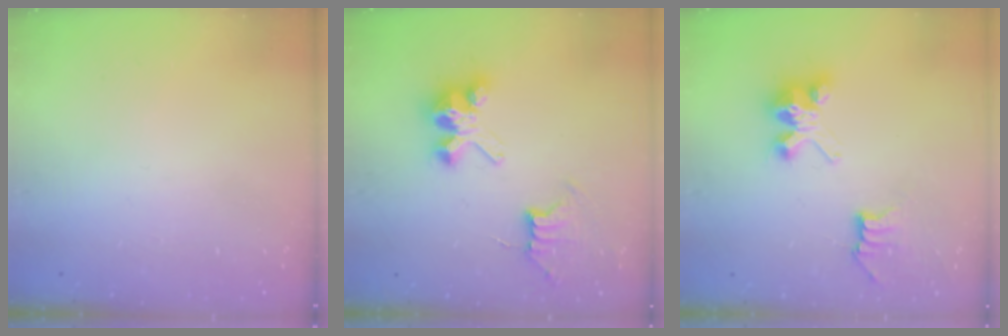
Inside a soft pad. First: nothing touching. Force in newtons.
{"total": 7.8, "press": 7.8, "slide": 0.6}
{"total": 6.7, "press": 6.7, "slide": 0.1}